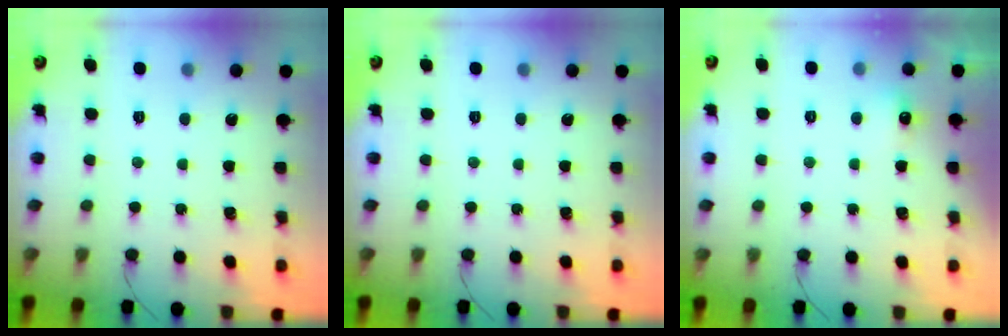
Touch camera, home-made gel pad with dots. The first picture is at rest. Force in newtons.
{"total": 0.0}
{"total": 4.1, "press": 3.8, "slide": 1.3}